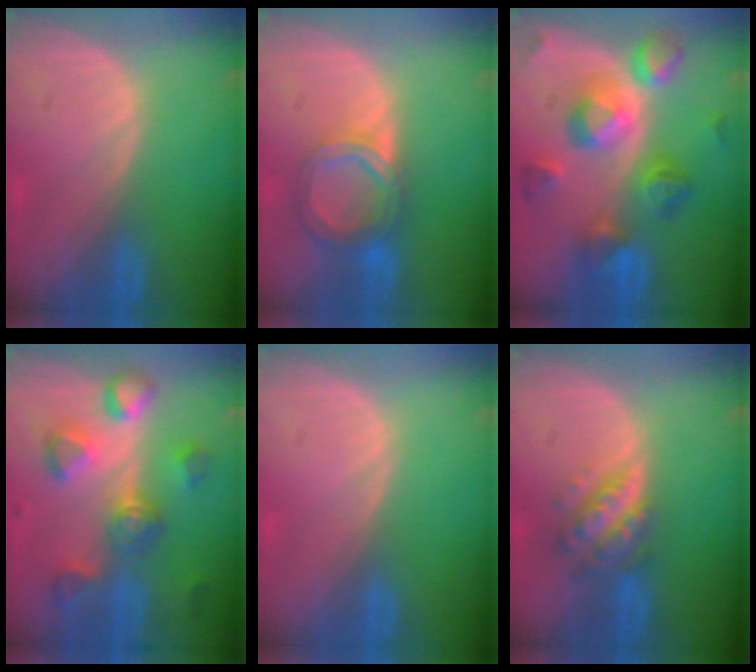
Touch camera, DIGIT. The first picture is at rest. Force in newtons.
{"total": 6.5, "press": 5.8, "slide": 3.1}
{"total": 10.2, "press": 10.2, "slide": 0.8}
{"total": 8.2, "press": 8.1, "slide": 1.2}
{"total": 0.0}
{"total": 6.0, "press": 5.5, "slide": 2.5}